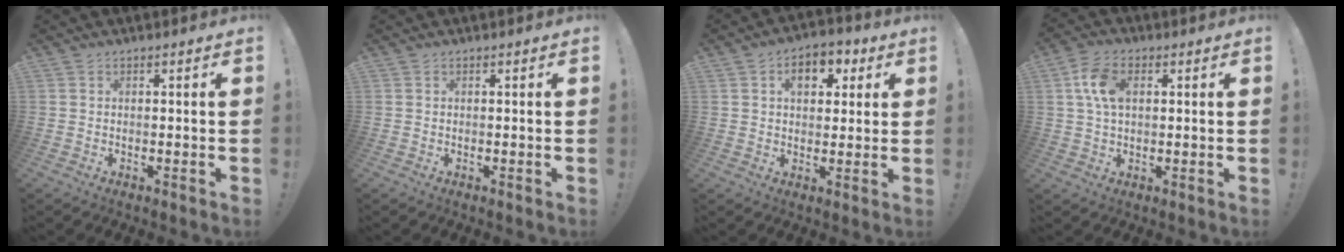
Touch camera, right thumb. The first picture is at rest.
{"total": 0.0}
{"total": 8.2, "force": [3.0, 5.7, 5.1], "torque": [-0.054, -0.005, 0.049]}
{"total": 9.3, "force": [2.2, 6.0, 6.7], "torque": [-0.125, 0.007, 0.042]}